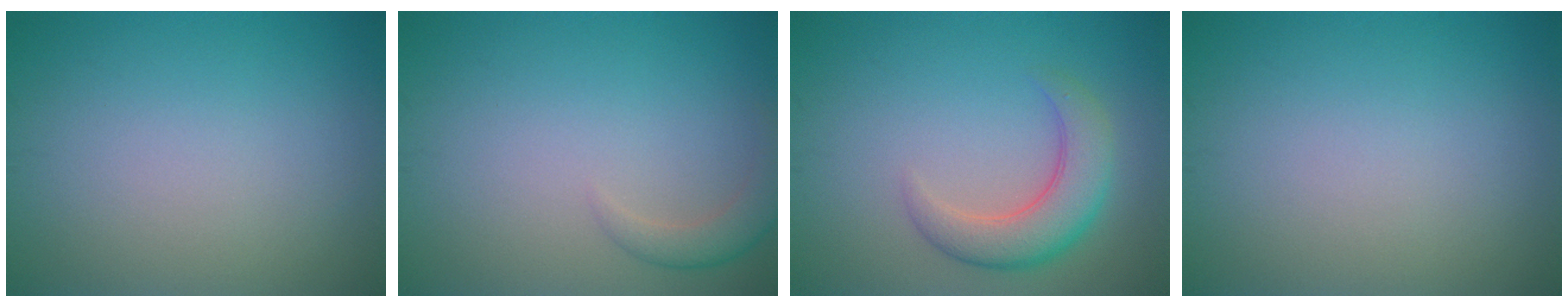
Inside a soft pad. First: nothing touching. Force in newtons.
{"total": 2.0, "press": 2.0, "slide": 0.1}
{"total": 4.6, "press": 4.5, "slide": 0.5}
{"total": 0.0}